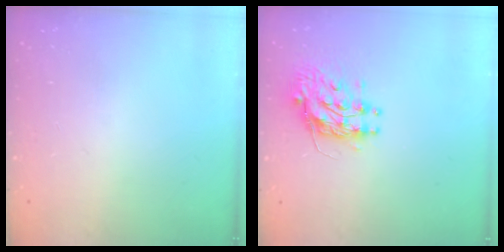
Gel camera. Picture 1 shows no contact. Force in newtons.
{"total": 10.6, "press": 10.5, "slide": 0.8}